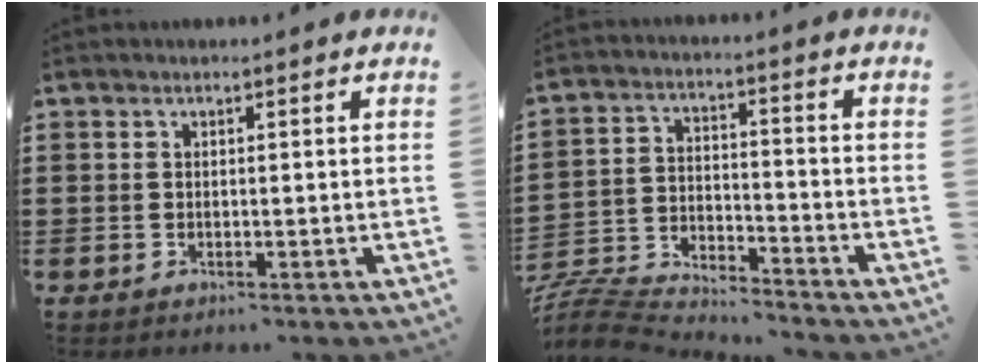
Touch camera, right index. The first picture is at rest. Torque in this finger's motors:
{"motor_torque": [-1.11, 1.03, -0.95, -0.21]}